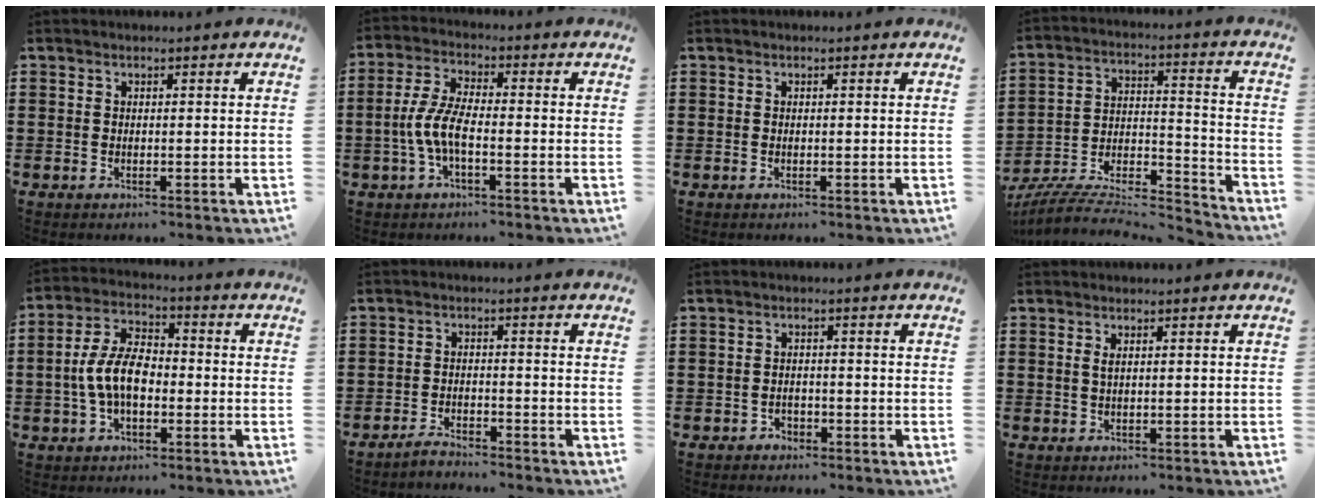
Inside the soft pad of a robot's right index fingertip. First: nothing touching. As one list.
[{"total": 6.2, "force": [-1.9, 2.2, 5.5], "torque": [-0.137, -0.009, -0.044]}, {"total": 0.0}, {"total": 8.4, "force": [-7.5, 2.0, 3.2], "torque": [-0.056, 0.004, -0.148]}, {"total": 8.3, "force": [-1.5, 4.6, 6.7], "torque": [-0.160, 0.003, -0.035]}, {"total": 2.2, "force": [-2.2, 0.2, 0.1], "torque": [-0.007, 0.007, -0.047]}, {"total": 1.4, "force": [-1.1, 0.8, 0.2], "torque": [-0.009, 0.001, -0.025]}, {"total": 0.9, "force": [0.3, 0.3, 0.8], "torque": [-0.018, 0.003, 0.006]}]